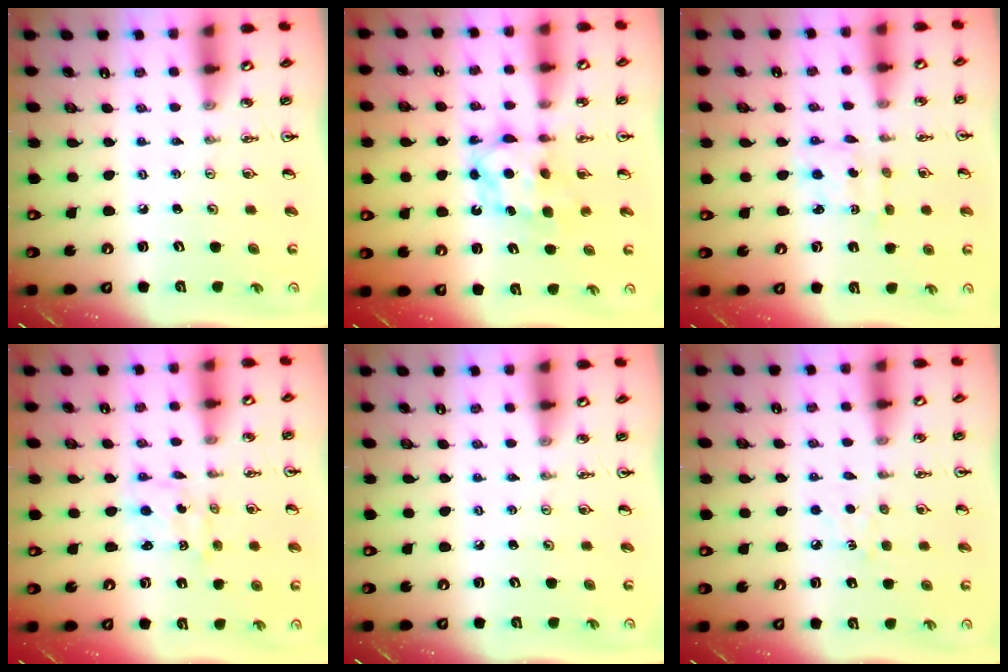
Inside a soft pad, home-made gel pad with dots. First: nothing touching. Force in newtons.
{"total": 7.9, "press": 7.9, "slide": 0.7}
{"total": 2.2, "press": 2.0, "slide": 0.8}
{"total": 1.3, "press": 1.1, "slide": 0.8}
{"total": 0.0}
{"total": 5.6, "press": 5.5, "slide": 0.7}